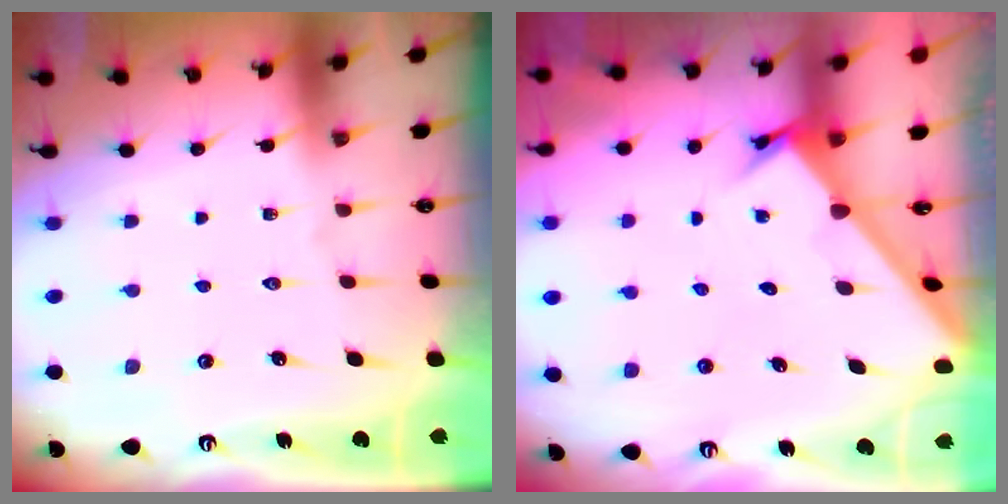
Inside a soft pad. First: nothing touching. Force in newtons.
{"total": 2.0, "press": 2.0, "slide": 0.2}